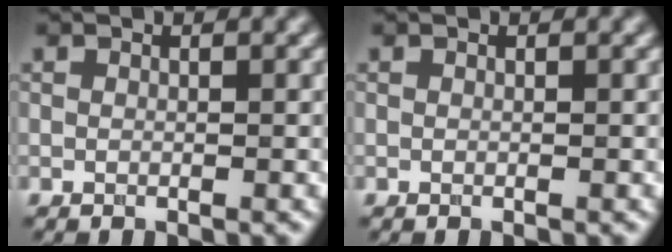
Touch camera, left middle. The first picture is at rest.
{"total": 0.0}